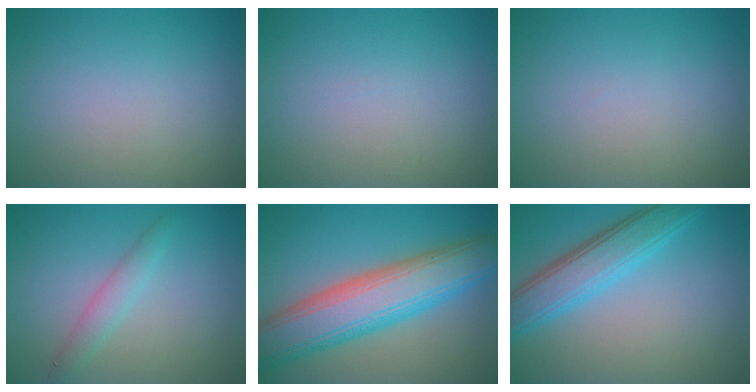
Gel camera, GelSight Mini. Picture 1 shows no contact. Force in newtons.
{"total": 0.0}
{"total": 0.0}
{"total": 2.5, "press": 2.5, "slide": 0.1}
{"total": 10.1, "press": 10.1, "slide": 0.4}
{"total": 5.4, "press": 5.4, "slide": 0.1}